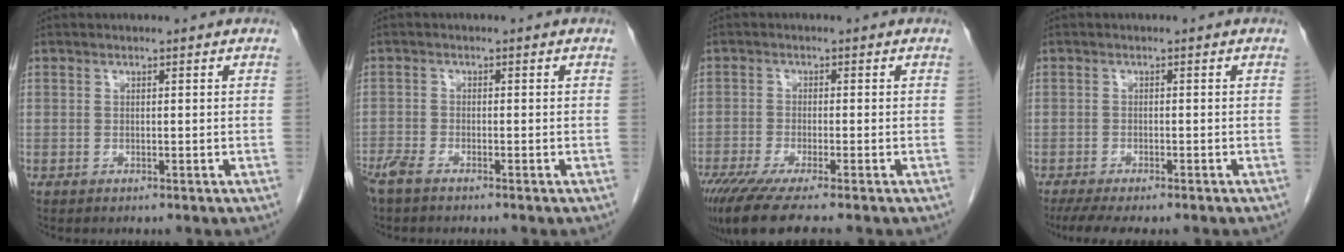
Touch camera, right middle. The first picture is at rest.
{"total": 3.8, "force": [-3.1, 0.6, 2.0], "torque": [-0.043, -0.008, -0.058]}
{"total": 8.5, "force": [-6.6, 0.2, 5.4], "torque": [-0.086, -0.023, -0.110]}
{"total": 7.8, "force": [-6.3, 1.7, 4.2], "torque": [-0.058, -0.010, -0.096]}